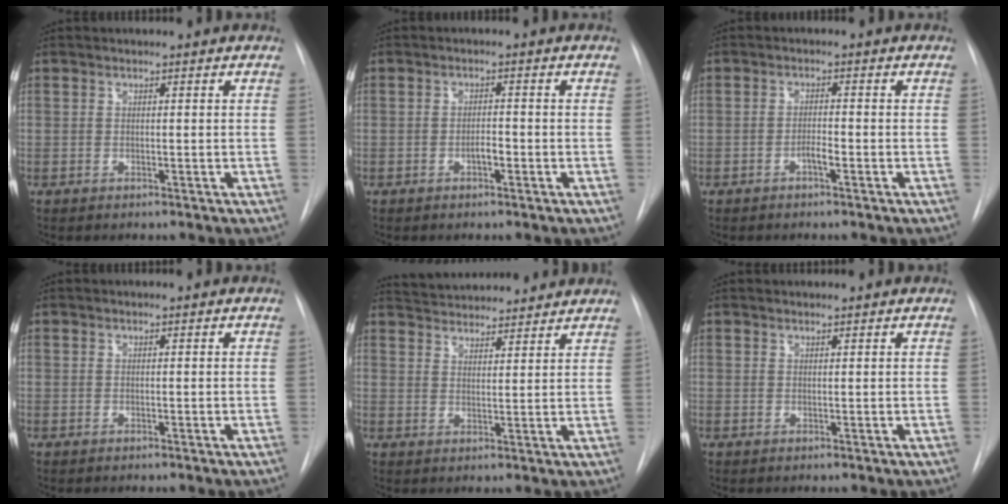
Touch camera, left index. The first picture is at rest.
{"total": 1.7, "force": [-0.8, 0.6, 1.4], "torque": [-0.023, 0.003, -0.014]}
{"total": 1.7, "force": [-1.0, 0.2, 1.4], "torque": [-0.024, 0.002, -0.020]}
{"total": 0.0}
{"total": 12.5, "force": [11.9, 2.2, 3.1], "torque": [-0.046, 0.026, 0.171]}
{"total": 1.5, "force": [1.5, 0.1, 0.3], "torque": [-0.006, 0.017, 0.025]}